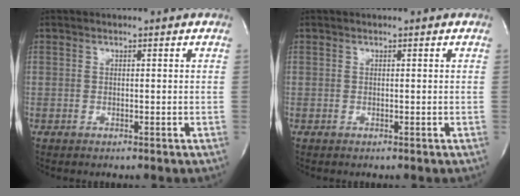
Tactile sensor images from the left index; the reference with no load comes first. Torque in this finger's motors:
{"motor_torque": [-0.05, 0.07, 0.00, -0.01]}